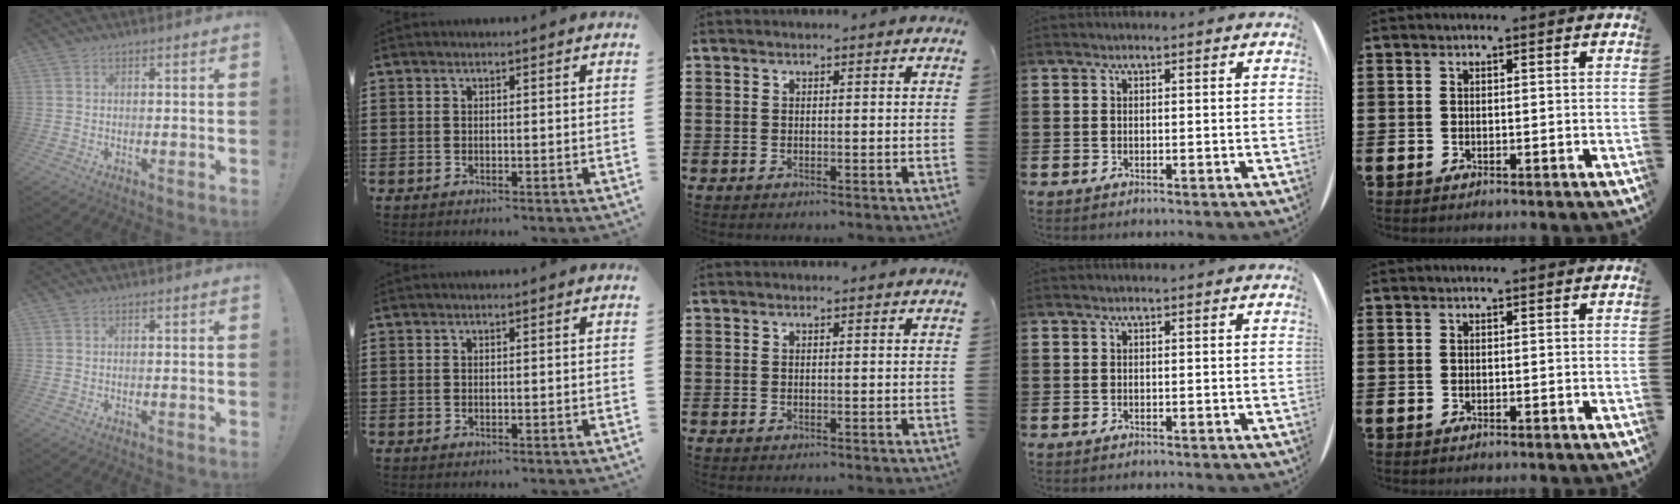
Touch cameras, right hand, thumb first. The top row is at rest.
{}